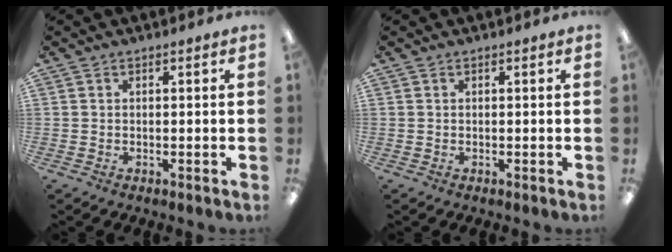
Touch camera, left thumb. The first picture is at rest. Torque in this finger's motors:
{"motor_torque": [-0.04, 0.05, -0.08, -0.17, 0.00]}